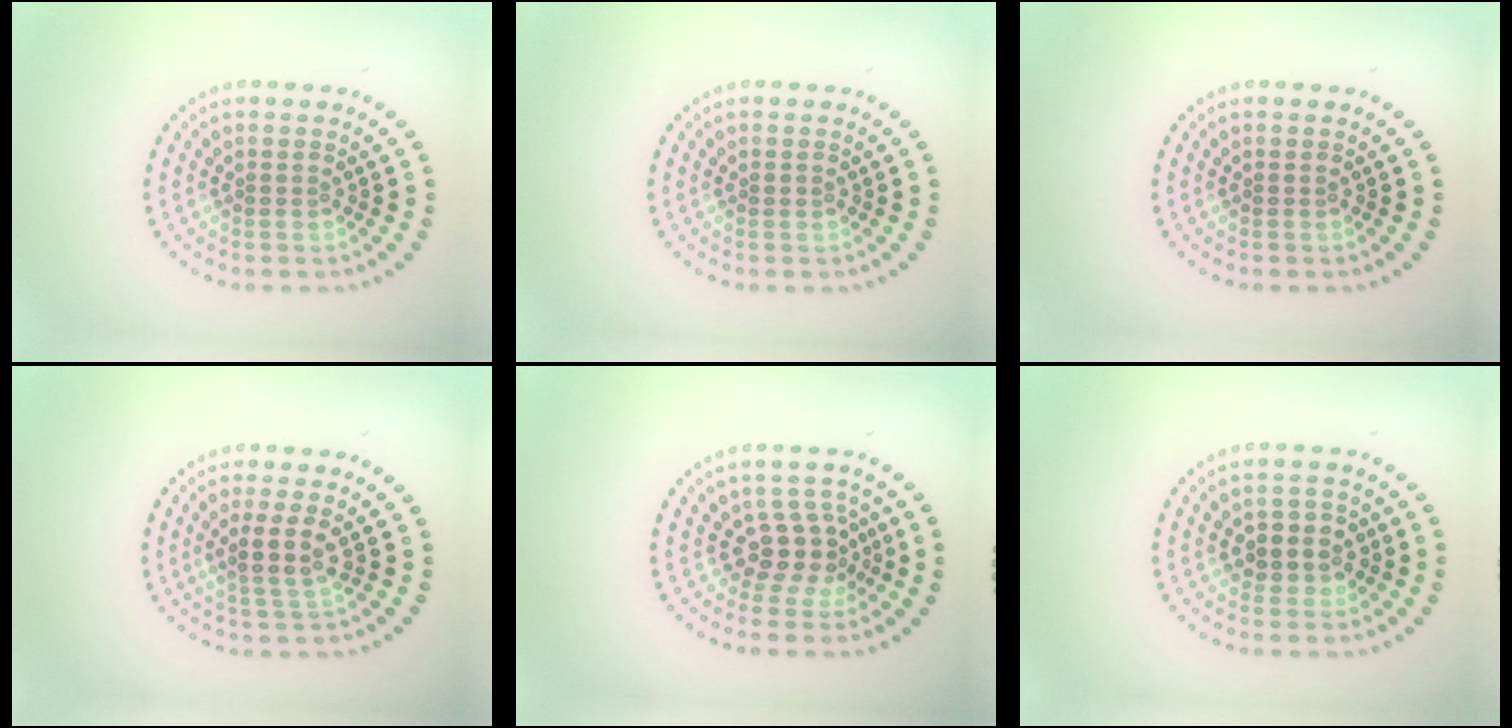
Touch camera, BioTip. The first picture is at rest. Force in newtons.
{"total": 0.5, "press": 0.5, "slide": 0.2}
{"total": 0.0}
{"total": 2.7, "press": 2.2, "slide": 1.5}
{"total": 3.3, "press": 2.6, "slide": 2.0}
{"total": 2.9, "press": 2.8, "slide": 0.9}